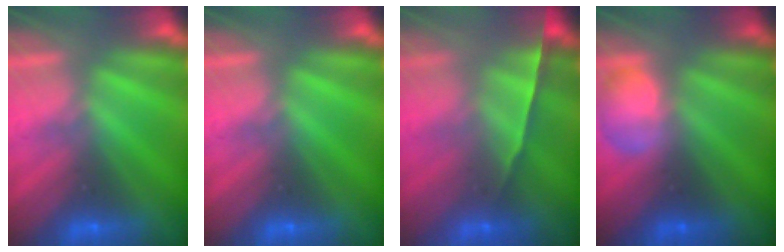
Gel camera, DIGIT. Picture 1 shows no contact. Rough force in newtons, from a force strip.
{"total": 0.0}
{"total": 1.5}
{"total": 2.4}